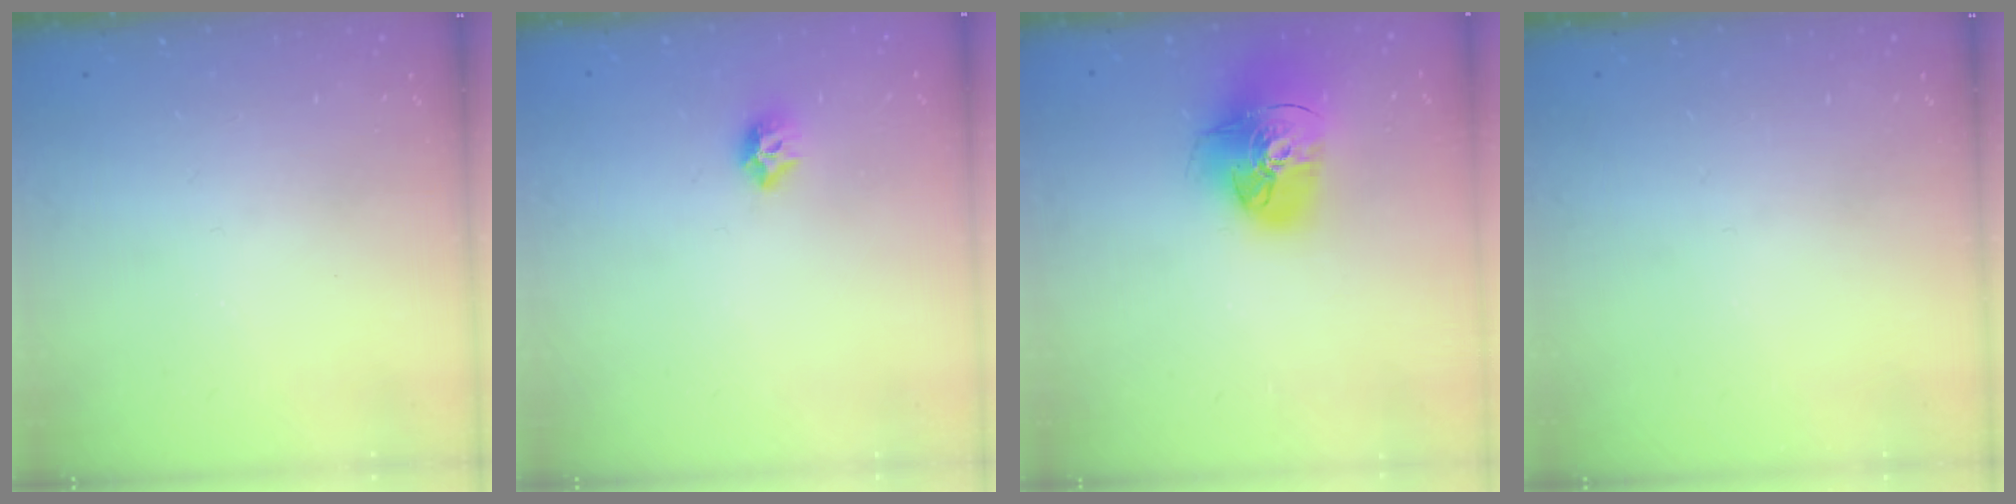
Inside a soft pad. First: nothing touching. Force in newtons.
{"total": 7.5, "press": 7.4, "slide": 0.8}
{"total": 18.3, "press": 18.2, "slide": 2.0}
{"total": 0.0}